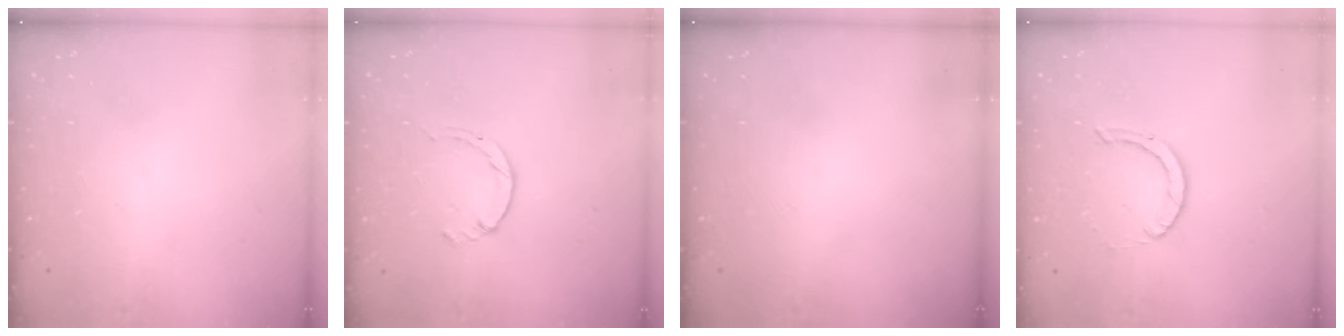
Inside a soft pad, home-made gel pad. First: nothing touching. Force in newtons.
{"total": 1.4, "press": 1.4, "slide": 0.2}
{"total": 0.0}
{"total": 2.0, "press": 2.0, "slide": 0.2}